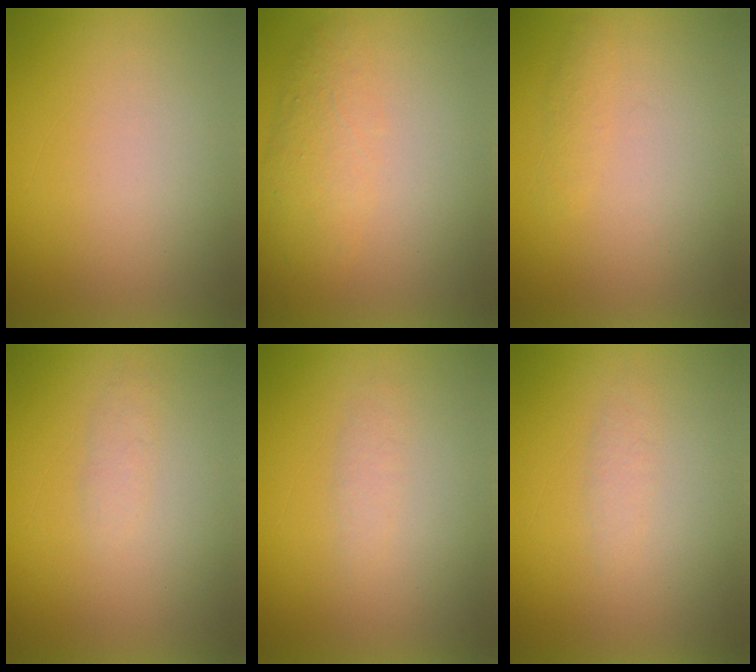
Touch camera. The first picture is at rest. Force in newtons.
{"total": 3.0}
{"total": 1.3}
{"total": 1.4}
{"total": 1.3}
{"total": 1.3}